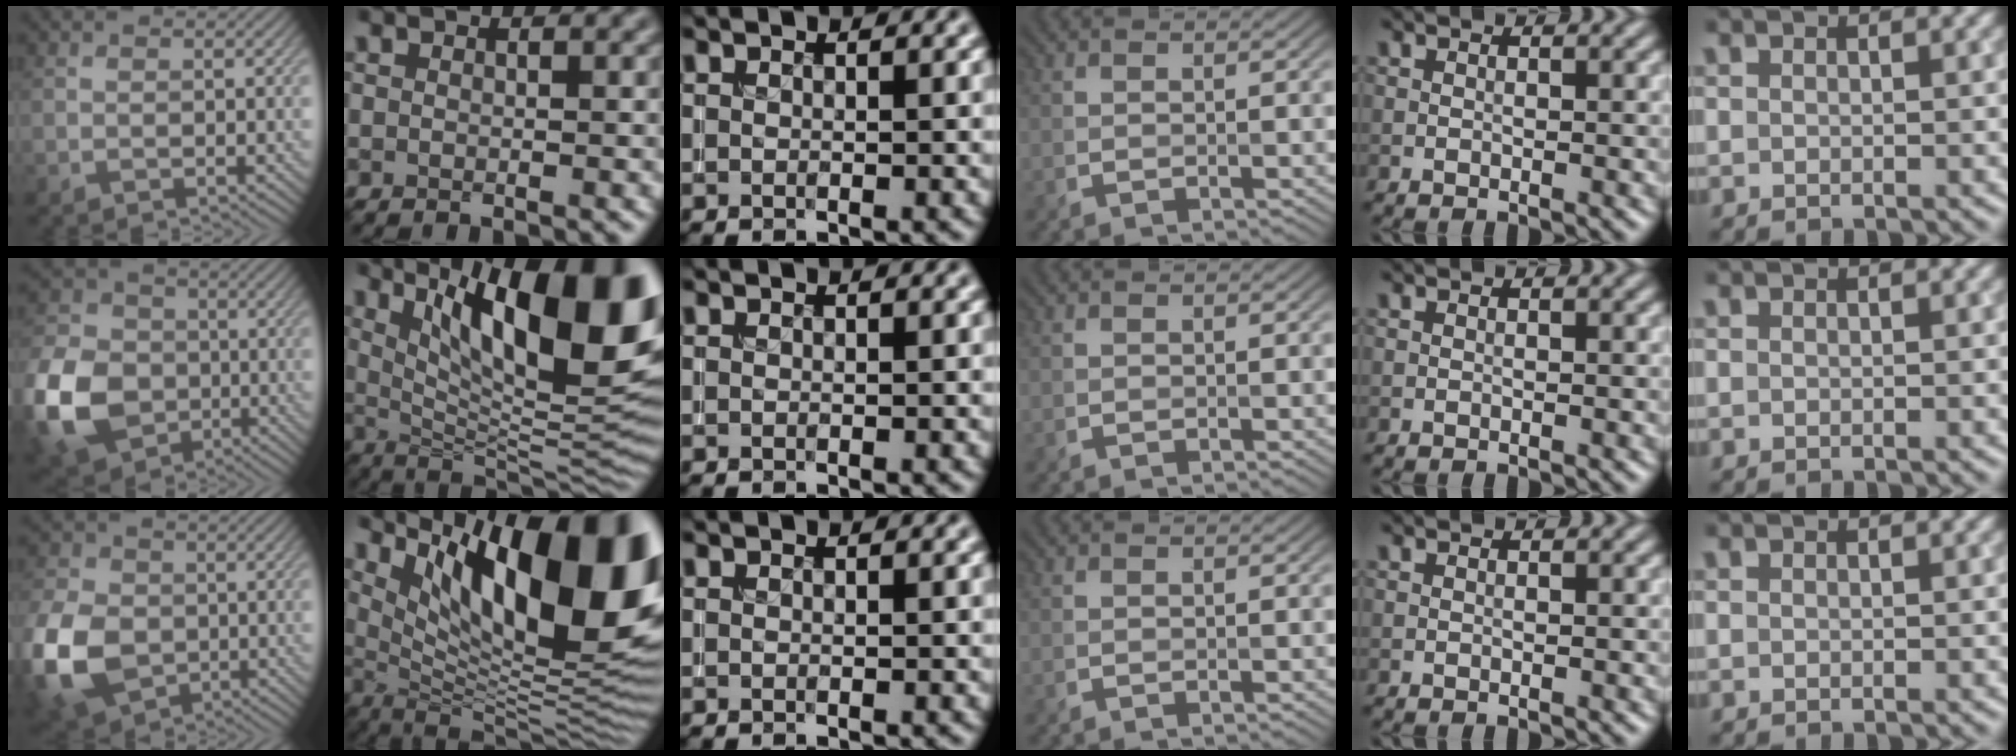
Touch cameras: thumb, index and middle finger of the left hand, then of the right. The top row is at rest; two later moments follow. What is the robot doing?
{"motion": "insert", "object": "coin"}